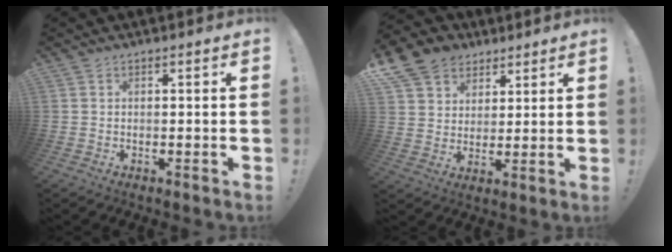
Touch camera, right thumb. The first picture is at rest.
{"total": 11.2, "force": [6.2, 8.8, 3.1], "torque": [-0.041, -0.042, 0.125]}